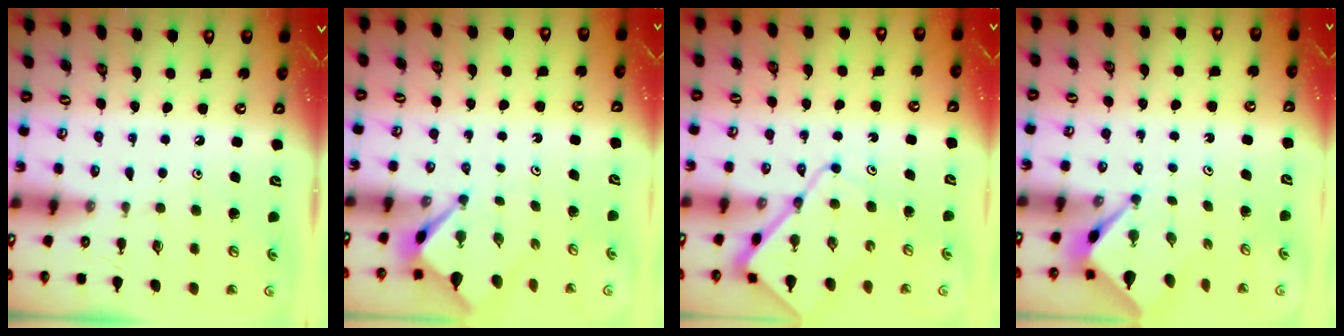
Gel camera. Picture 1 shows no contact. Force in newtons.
{"total": 2.9, "press": 2.9, "slide": 0.2}
{"total": 10.0, "press": 9.9, "slide": 1.1}
{"total": 2.6, "press": 2.6, "slide": 0.1}